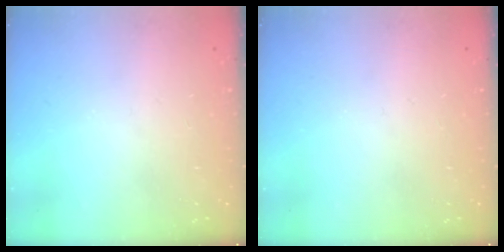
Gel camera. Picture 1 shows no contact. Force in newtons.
{"total": 0.0}